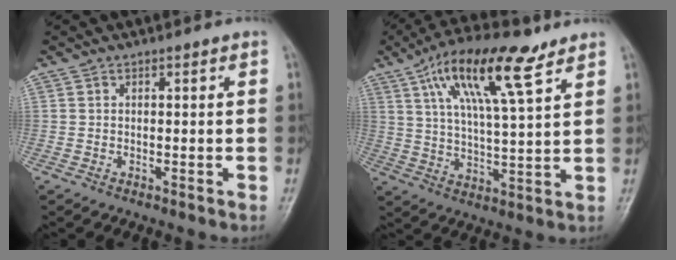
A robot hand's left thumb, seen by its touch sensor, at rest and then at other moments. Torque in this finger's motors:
{"motor_torque": [0.68, 0.67, 1.76, -1.02, 0.43]}